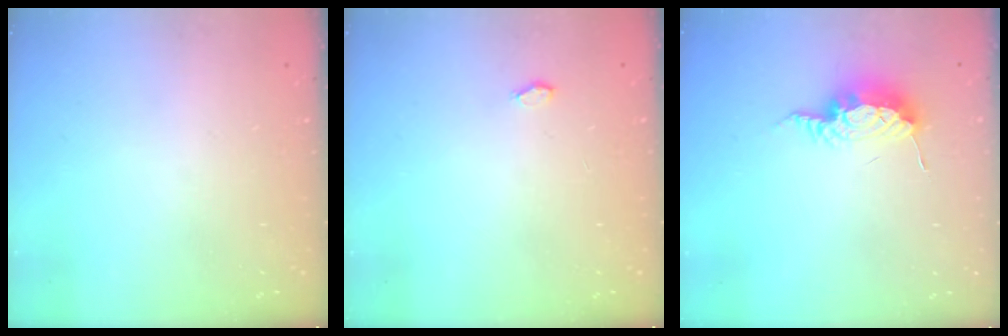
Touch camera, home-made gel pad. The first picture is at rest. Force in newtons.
{"total": 2.4, "press": 2.4, "slide": 0.3}
{"total": 8.4, "press": 8.4, "slide": 0.4}